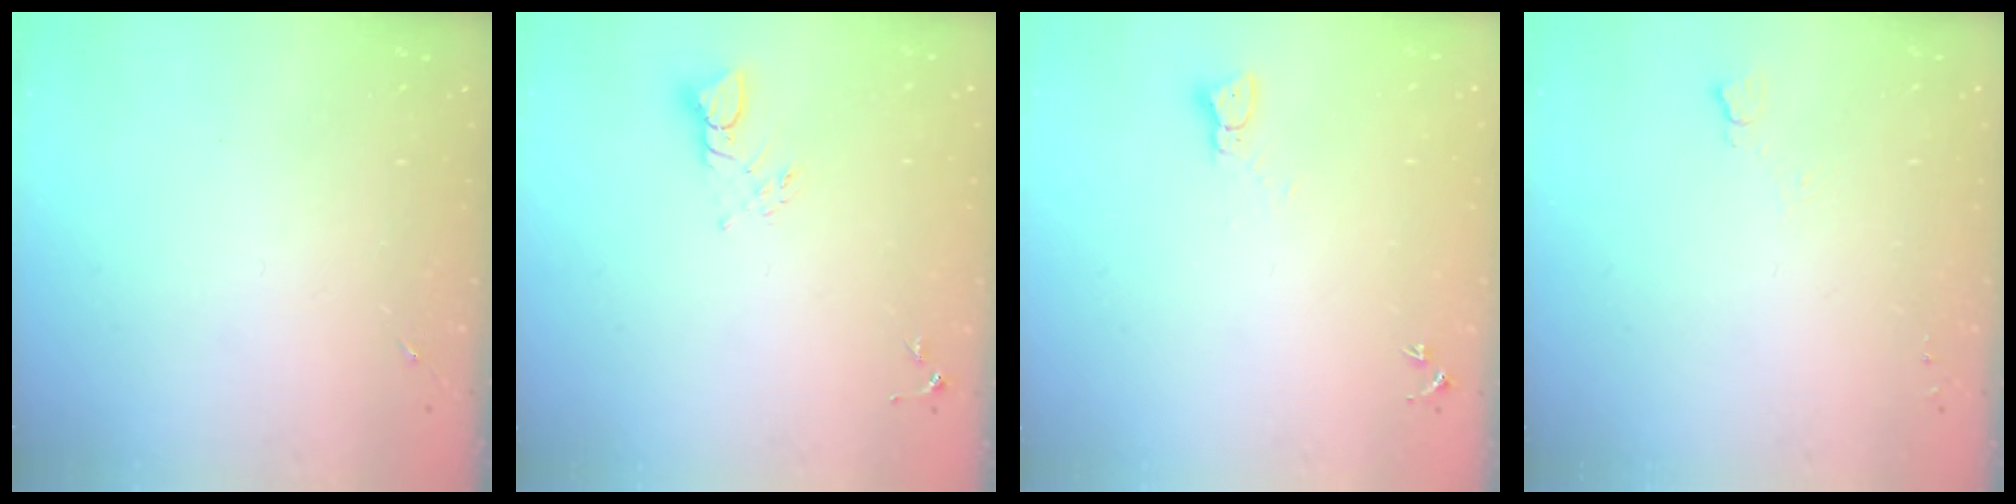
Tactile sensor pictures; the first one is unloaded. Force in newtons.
{"total": 3.9, "press": 3.9, "slide": 0.5}
{"total": 2.3, "press": 2.3, "slide": 0.3}
{"total": 4.1, "press": 4.0, "slide": 0.6}